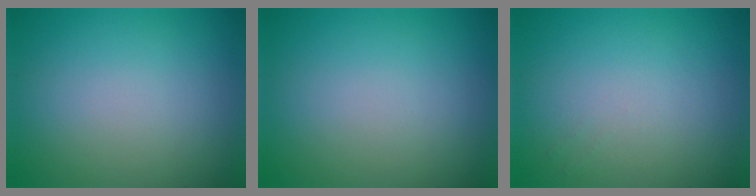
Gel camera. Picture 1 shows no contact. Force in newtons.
{"total": 0.0}
{"total": 0.6, "press": 0.5, "slide": 0.3}